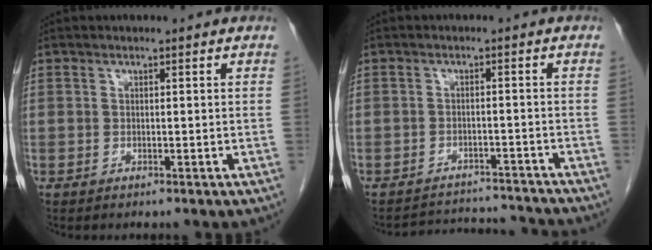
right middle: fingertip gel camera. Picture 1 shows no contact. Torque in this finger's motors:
{"motor_torque": [-0.52, -0.56, -0.02, -0.03]}